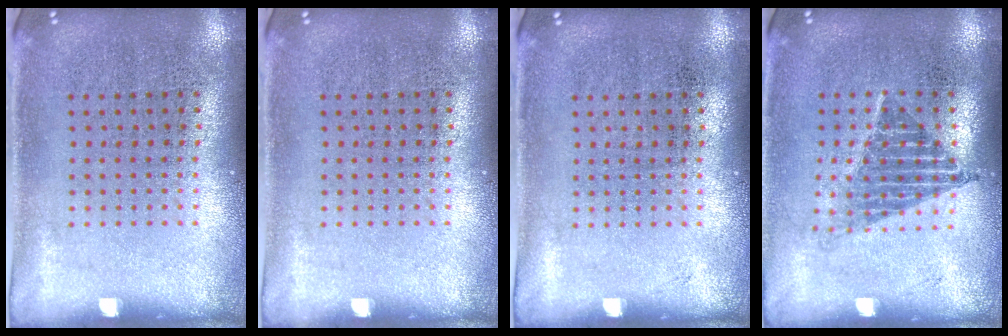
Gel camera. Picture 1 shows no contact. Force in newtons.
{"total": 0.0}
{"total": 0.0}
{"total": 1.3, "press": 1.1, "slide": 0.7}